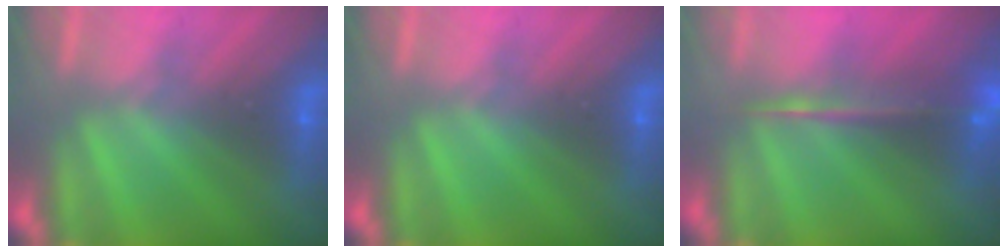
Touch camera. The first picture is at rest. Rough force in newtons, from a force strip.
{"total": 0.0}
{"total": 5.5}